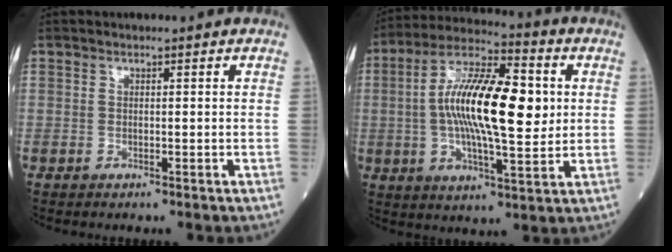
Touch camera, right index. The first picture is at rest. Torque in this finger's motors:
{"motor_torque": [0.70, -0.09, 1.06, 0.21]}